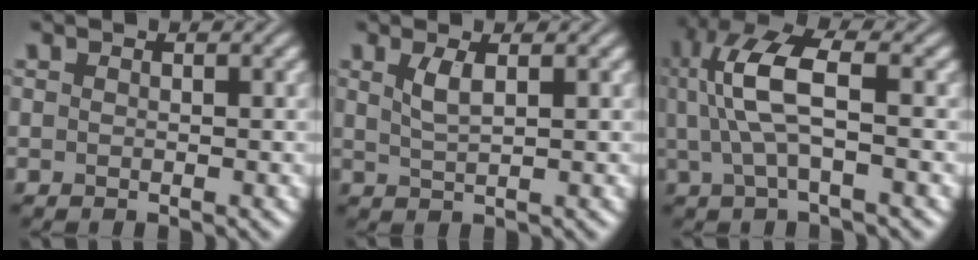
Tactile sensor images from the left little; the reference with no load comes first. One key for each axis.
{"total": 2.0, "fx": 0.8, "fy": 0.6, "fz": 1.7, "tx": -0.037, "ty": -0.002, "tz": 0.019}
{"total": 6.6, "fx": 0.8, "fy": 2.2, "fz": 6.1, "tx": -0.135, "ty": 0.010, "tz": 0.011}